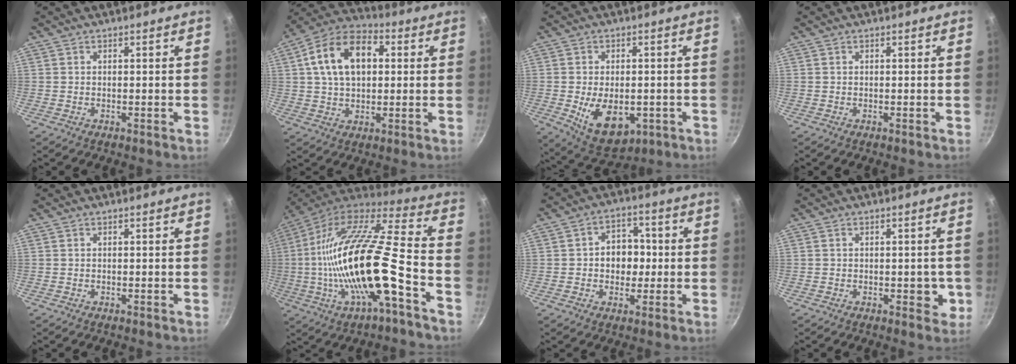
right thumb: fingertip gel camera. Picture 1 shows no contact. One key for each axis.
{"total": 15.3, "fx": 3.3, "fy": 9.9, "fz": 11.2, "tx": -0.170, "ty": 0.022, "tz": 0.040}
{"total": 11.7, "fx": -2.6, "fy": 7.2, "fz": 8.8, "tx": -0.113, "ty": -0.005, "tz": -0.020}
{"total": 0.0}
{"total": 0.0}
{"total": 25.7, "fx": -6.6, "fy": 7.2, "fz": 23.8, "tx": -0.421, "ty": 0.023, "tz": -0.124}
{"total": 8.0, "fx": 0.0, "fy": 6.2, "fz": 4.9, "tx": -0.030, "ty": 0.012, "tz": -0.006}
{"total": 3.7, "fx": -0.6, "fy": 2.3, "fz": 2.8, "tx": -0.012, "ty": 0.006, "tz": -0.008}